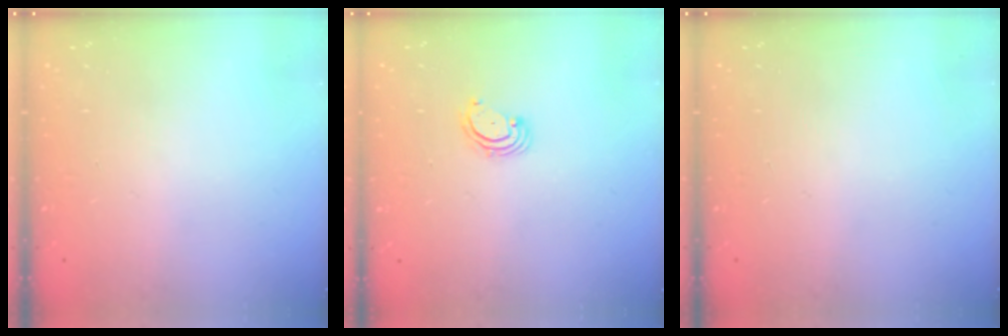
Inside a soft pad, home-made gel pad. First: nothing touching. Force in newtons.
{"total": 2.6, "press": 2.6, "slide": 0.3}
{"total": 0.0}